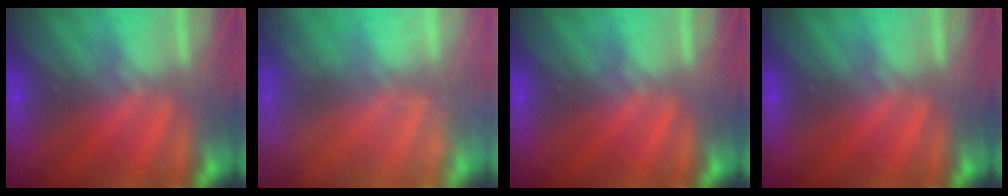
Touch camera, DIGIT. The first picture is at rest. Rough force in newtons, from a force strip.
{"total": 2.2}
{"total": 0.0}
{"total": 0.0}